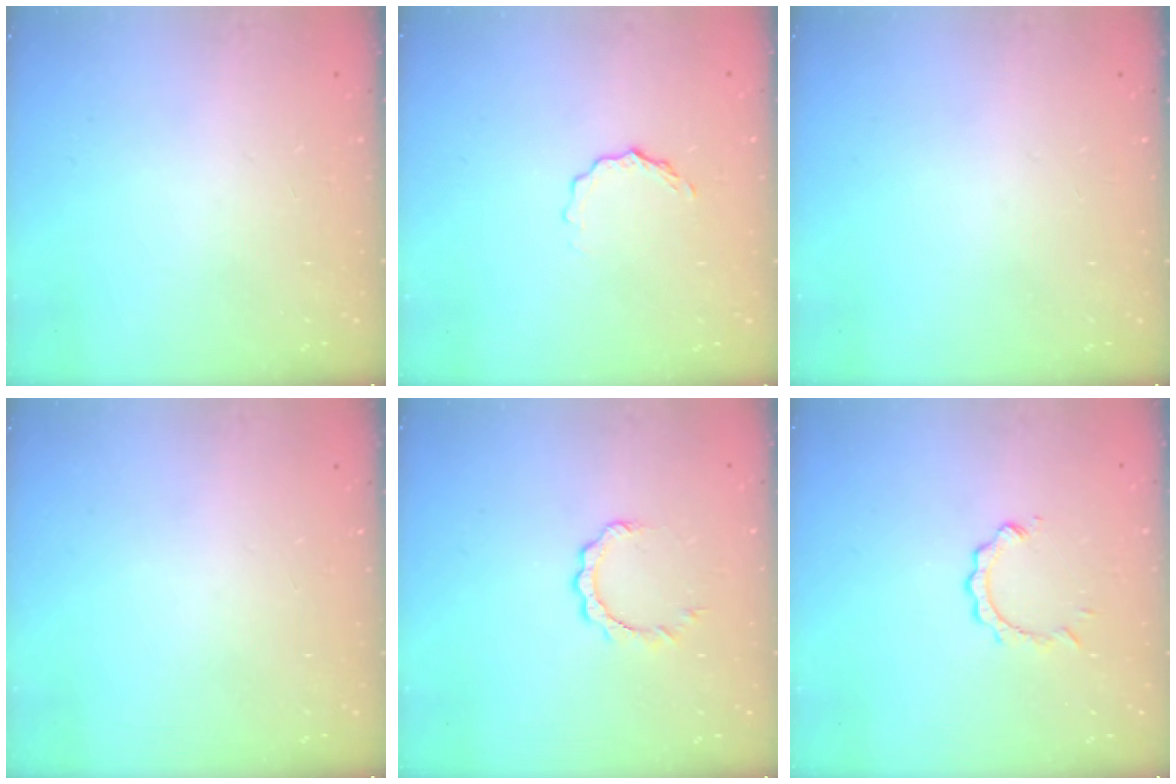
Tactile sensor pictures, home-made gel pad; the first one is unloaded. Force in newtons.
{"total": 4.9, "press": 4.9, "slide": 0.5}
{"total": 0.0}
{"total": 0.0}
{"total": 4.6, "press": 4.6, "slide": 0.3}
{"total": 3.6, "press": 3.6, "slide": 0.4}